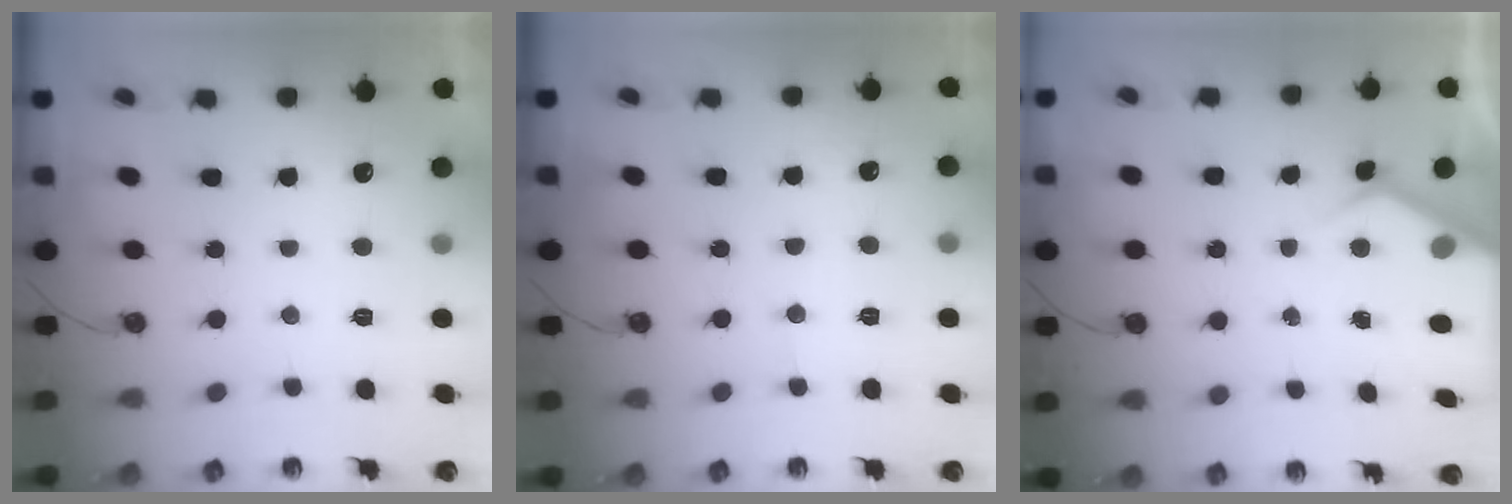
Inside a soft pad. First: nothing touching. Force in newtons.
{"total": 5.4, "press": 5.4, "slide": 0.7}
{"total": 5.5, "press": 5.4, "slide": 0.8}